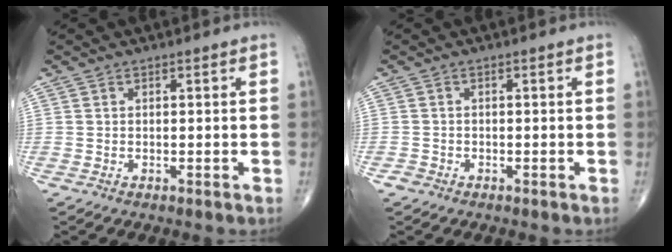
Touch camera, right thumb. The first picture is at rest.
{"total": 1.0, "force": [-0.7, 0.7, 0.1], "torque": [0.004, 0.004, -0.016]}